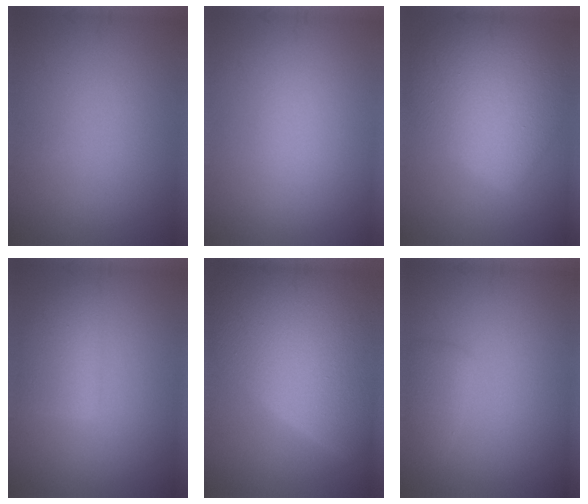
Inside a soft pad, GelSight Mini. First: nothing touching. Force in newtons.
{"total": 0.0}
{"total": 9.3, "press": 9.3, "slide": 0.6}
{"total": 2.9, "press": 2.8, "slide": 0.3}
{"total": 14.5, "press": 14.4, "slide": 0.8}
{"total": 1.9, "press": 1.9, "slide": 0.2}